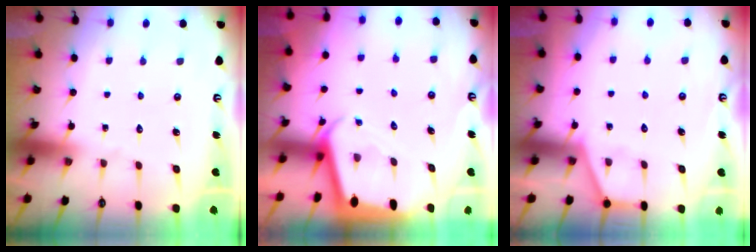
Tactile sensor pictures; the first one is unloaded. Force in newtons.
{"total": 2.1, "press": 2.1, "slide": 0.2}
{"total": 2.6, "press": 2.6, "slide": 0.3}